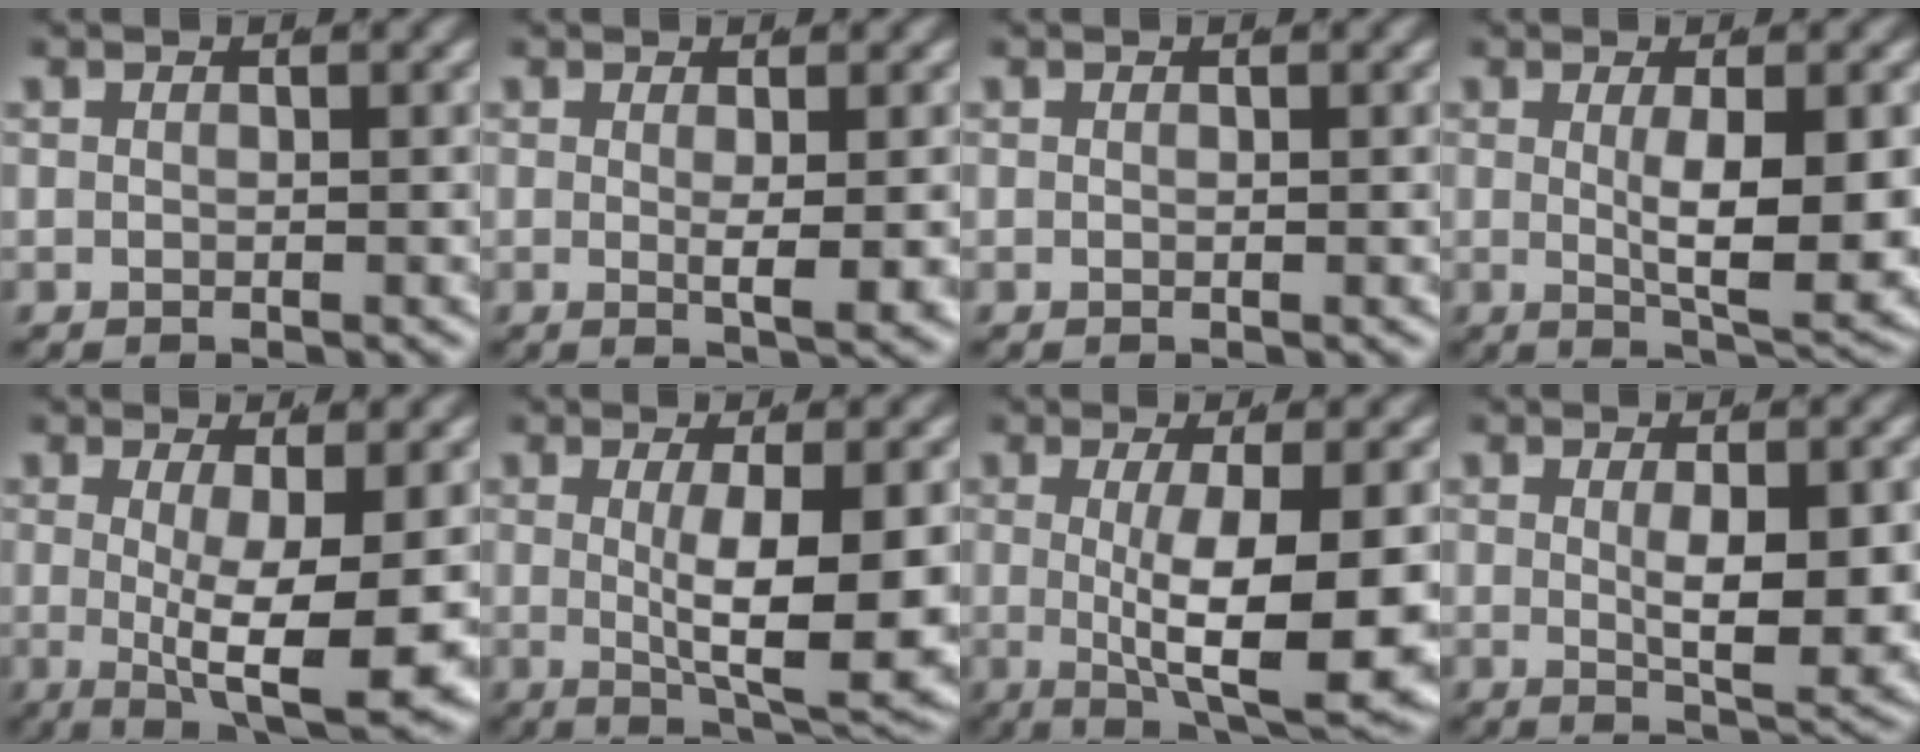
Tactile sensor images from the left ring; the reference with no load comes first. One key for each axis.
{"total": 2.6, "fx": 0.0, "fy": -0.1, "fz": 2.6, "tx": -0.042, "ty": -0.013, "tz": 0.006}
{"total": 0.0}
{"total": 6.4, "fx": -0.3, "fy": 1.2, "fz": 6.3, "tx": -0.091, "ty": -0.020, "tz": 0.006}
{"total": 8.7, "fx": -0.5, "fy": 2.5, "fz": 8.4, "tx": -0.123, "ty": -0.023, "tz": 0.002}
{"total": 9.1, "fx": -0.1, "fy": 2.0, "fz": 8.9, "tx": -0.119, "ty": -0.018, "tz": 0.014}
{"total": 10.0, "fx": -0.4, "fy": 2.1, "fz": 9.8, "tx": -0.135, "ty": -0.013, "tz": 0.006}
{"total": 4.7, "fx": 0.3, "fy": 1.0, "fz": 4.6, "tx": -0.072, "ty": -0.019, "tz": 0.012}